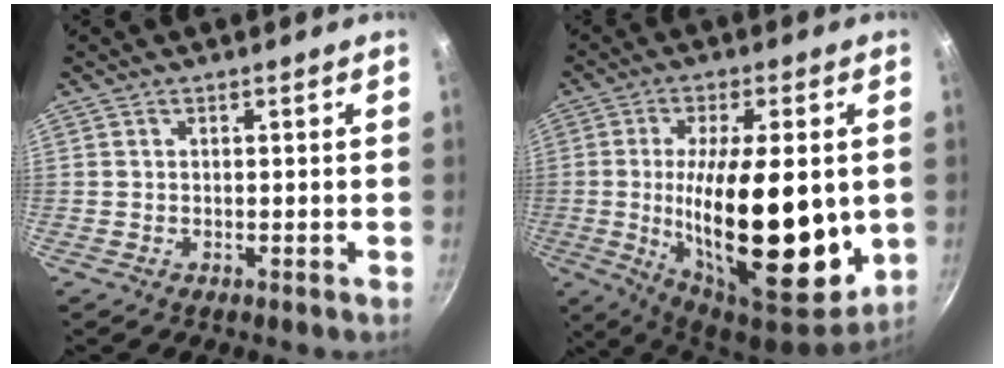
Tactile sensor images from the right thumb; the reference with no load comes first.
{"total": 25.8, "force": [-1.4, 10.1, 23.7], "torque": [-0.359, -0.017, -0.016]}